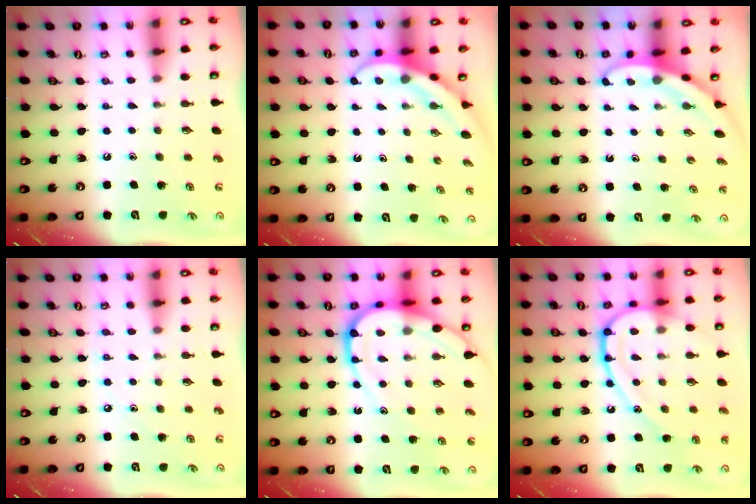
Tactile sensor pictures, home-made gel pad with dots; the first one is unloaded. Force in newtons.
{"total": 4.0, "press": 4.0, "slide": 0.4}
{"total": 3.3, "press": 3.3, "slide": 0.1}
{"total": 2.3, "press": 2.3, "slide": 0.3}
{"total": 14.5, "press": 14.4, "slide": 1.6}
{"total": 16.6, "press": 16.5, "slide": 1.4}